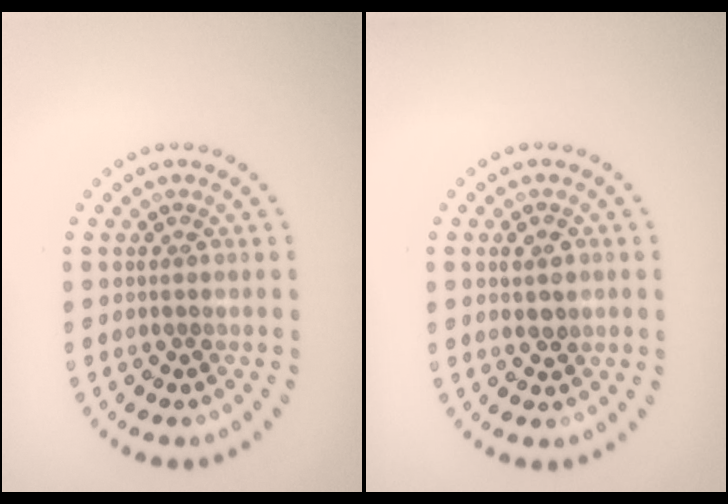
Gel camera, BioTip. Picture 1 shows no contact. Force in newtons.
{"total": 1.8, "press": 1.8, "slide": 0.1}